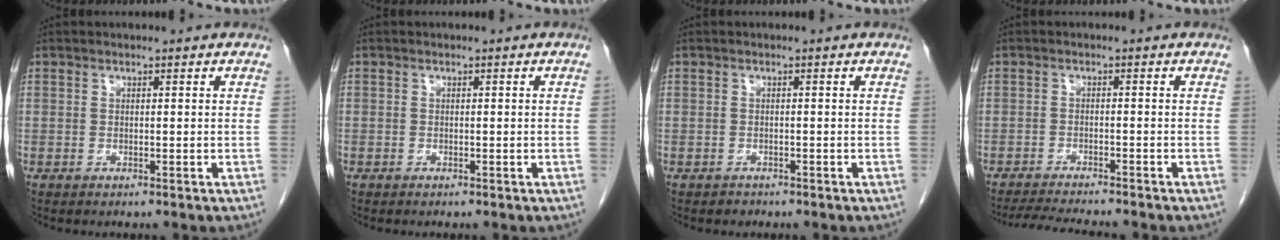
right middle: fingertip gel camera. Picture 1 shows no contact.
{"total": 0.0}
{"total": 0.9, "force": [-0.7, 0.5, -0.1], "torque": [-0.004, 0.002, -0.013]}
{"total": 7.3, "force": [-6.8, 0.2, 2.8], "torque": [-0.041, -0.015, -0.107]}